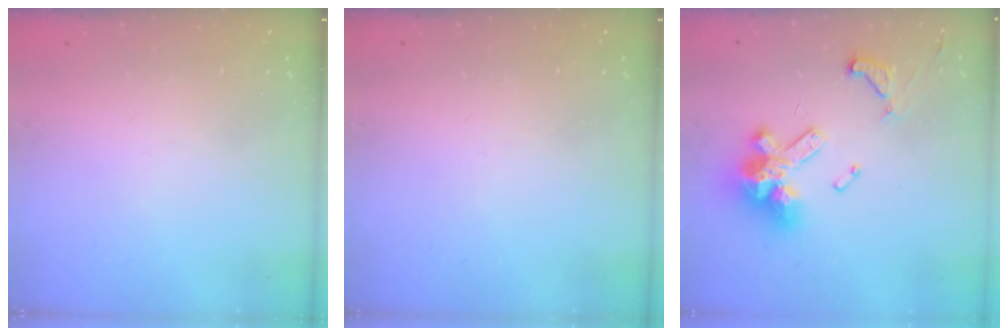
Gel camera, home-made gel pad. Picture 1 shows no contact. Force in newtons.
{"total": 0.0}
{"total": 16.8, "press": 16.7, "slide": 2.2}